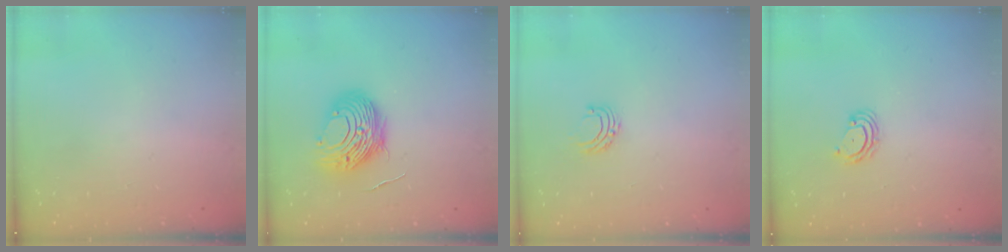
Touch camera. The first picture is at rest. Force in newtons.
{"total": 11.5, "press": 11.4, "slide": 1.1}
{"total": 5.2, "press": 5.1, "slide": 0.5}
{"total": 4.1, "press": 4.1, "slide": 0.4}